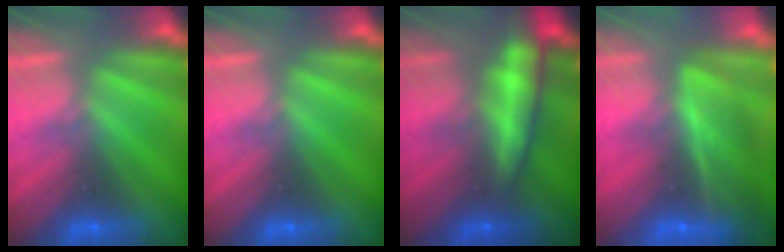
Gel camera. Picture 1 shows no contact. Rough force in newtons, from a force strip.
{"total": 0.0}
{"total": 8.8}
{"total": 7.6}